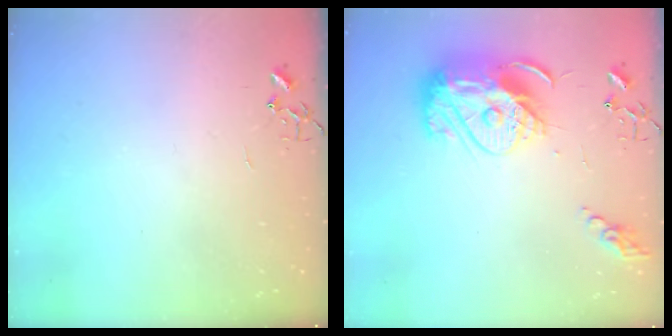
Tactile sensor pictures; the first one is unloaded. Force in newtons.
{"total": 16.0, "press": 15.9, "slide": 1.4}